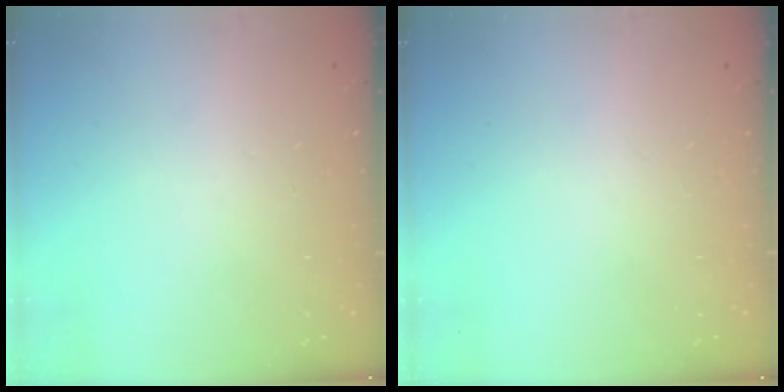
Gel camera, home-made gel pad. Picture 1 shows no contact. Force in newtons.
{"total": 0.0}